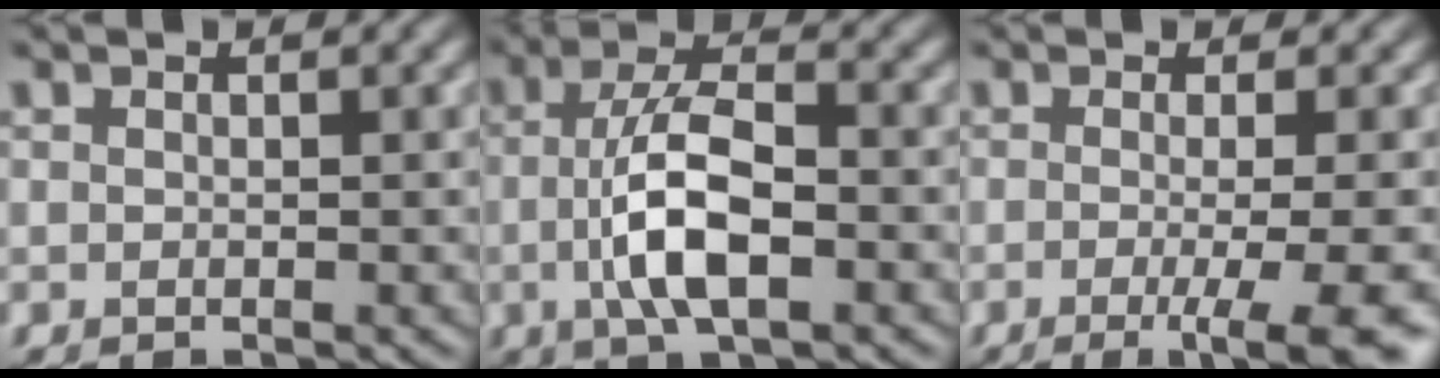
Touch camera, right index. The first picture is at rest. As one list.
[{"total": 6.4, "force": [-1.1, 2.4, 5.9], "torque": [-0.113, 0.004, -0.024]}, {"total": 7.1, "force": [-2.4, 1.9, 6.4], "torque": [-0.072, -0.013, -0.031]}]